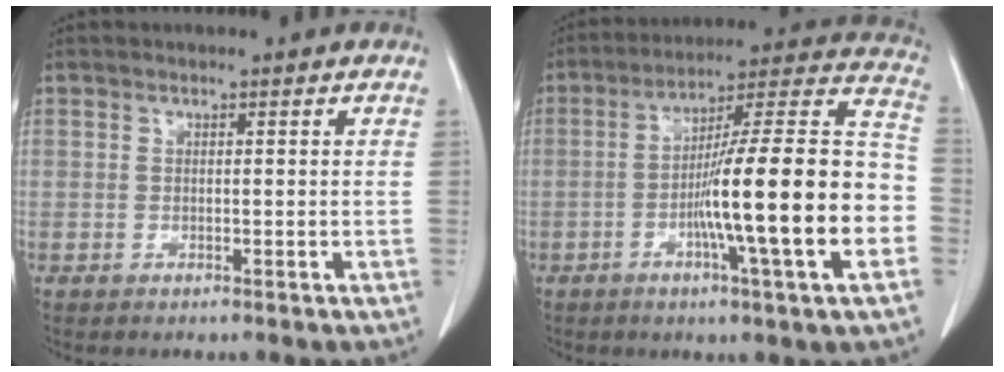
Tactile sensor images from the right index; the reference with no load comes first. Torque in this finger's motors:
{"motor_torque": [2.14, 0.00, 1.05, 0.21]}